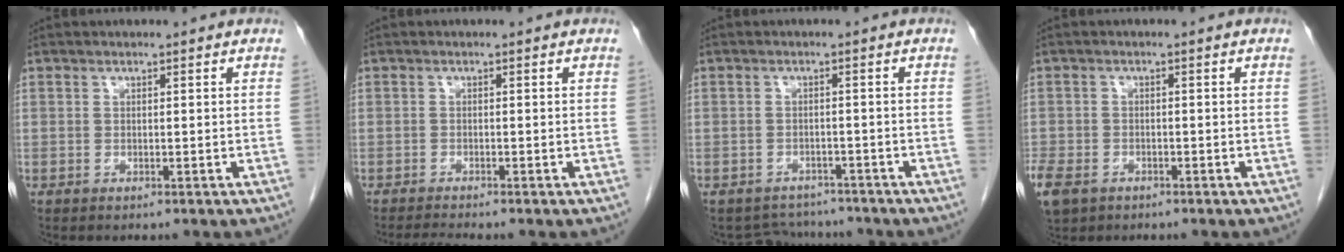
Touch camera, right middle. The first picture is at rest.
{"total": 2.2, "force": [-2.0, -0.8, 0.5], "torque": [-0.021, -0.014, -0.038]}
{"total": 5.2, "force": [-4.8, 1.9, -0.5], "torque": [0.006, 0.011, -0.064]}
{"total": 8.5, "force": [-4.8, 5.8, 3.9], "torque": [-0.108, -0.012, -0.077]}